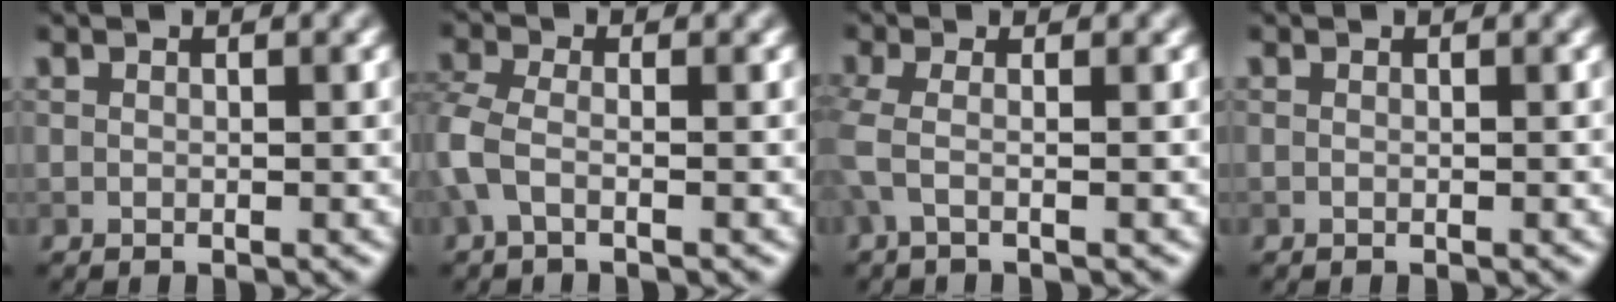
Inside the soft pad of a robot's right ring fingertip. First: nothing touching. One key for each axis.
{"total": 2.3, "fx": -0.8, "fy": 1.1, "fz": 2.0, "tx": -0.053, "ty": 0.000, "tz": -0.027}
{"total": 2.1, "fx": -0.3, "fy": 0.5, "fz": 2.0, "tx": -0.044, "ty": -0.006, "tz": -0.017}
{"total": 0.0}